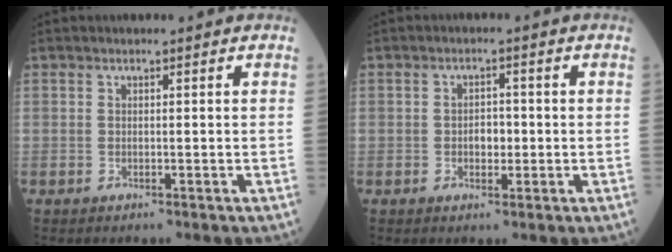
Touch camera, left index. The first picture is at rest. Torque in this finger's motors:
{"motor_torque": [0.20, 0.03, 0.02, 0.01]}